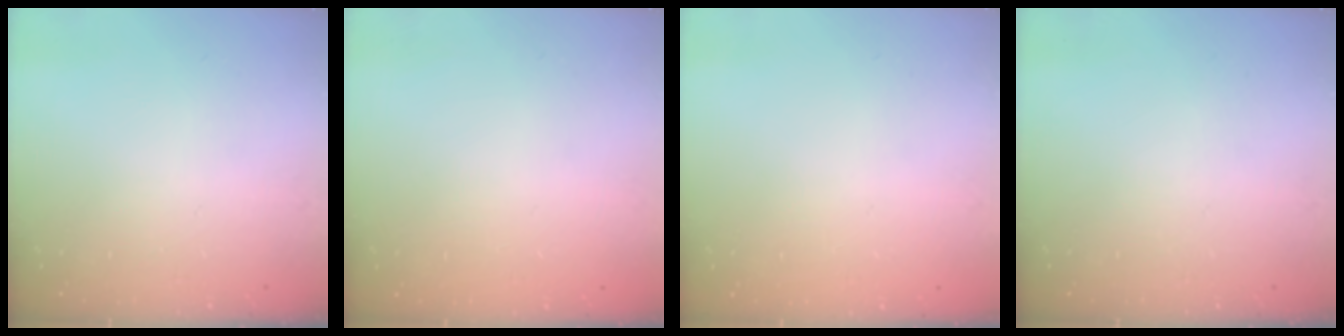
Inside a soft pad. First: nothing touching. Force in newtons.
{"total": 0.0}
{"total": 0.0}
{"total": 0.0}